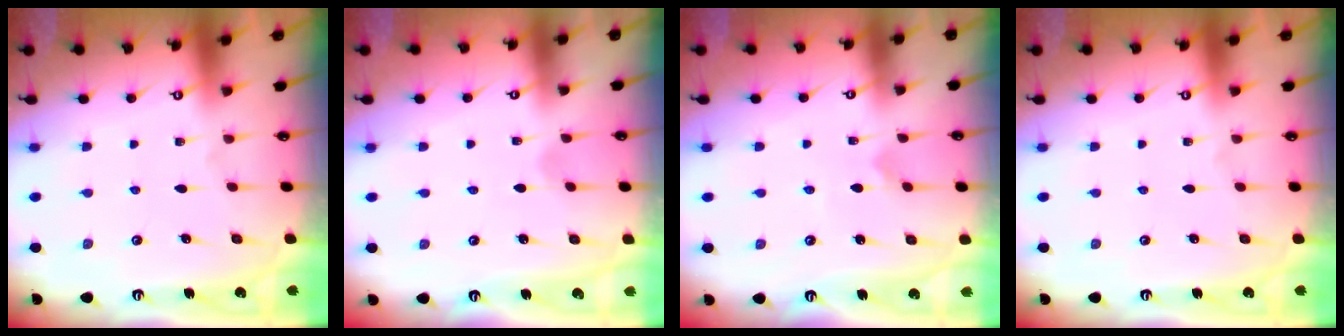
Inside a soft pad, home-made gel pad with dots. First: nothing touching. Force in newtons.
{"total": 0.9, "press": 0.9, "slide": 0.2}
{"total": 1.9, "press": 1.9, "slide": 0.1}
{"total": 0.0}